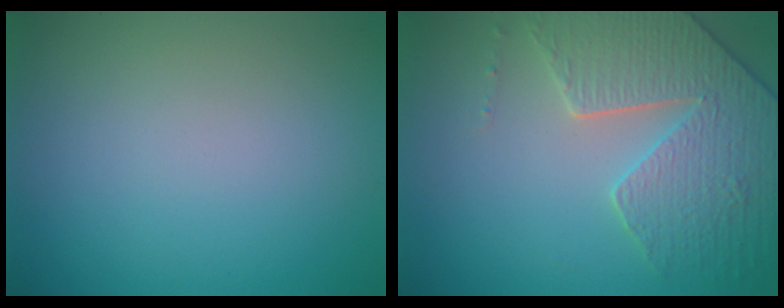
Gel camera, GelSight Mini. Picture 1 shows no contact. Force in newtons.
{"total": 5.0, "press": 4.8, "slide": 1.3}